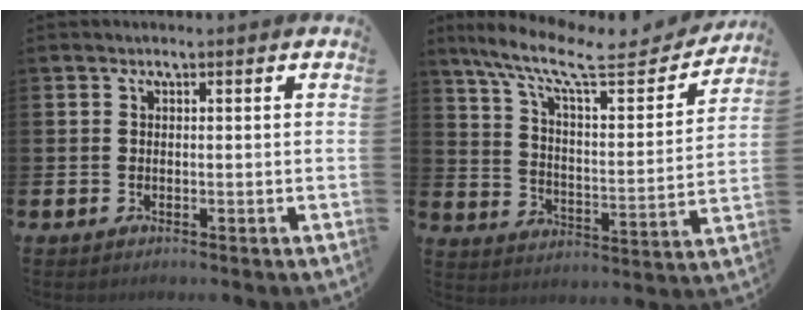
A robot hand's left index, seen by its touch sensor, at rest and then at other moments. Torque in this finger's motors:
{"motor_torque": [0.81, -1.32, 0.56, 0.19]}